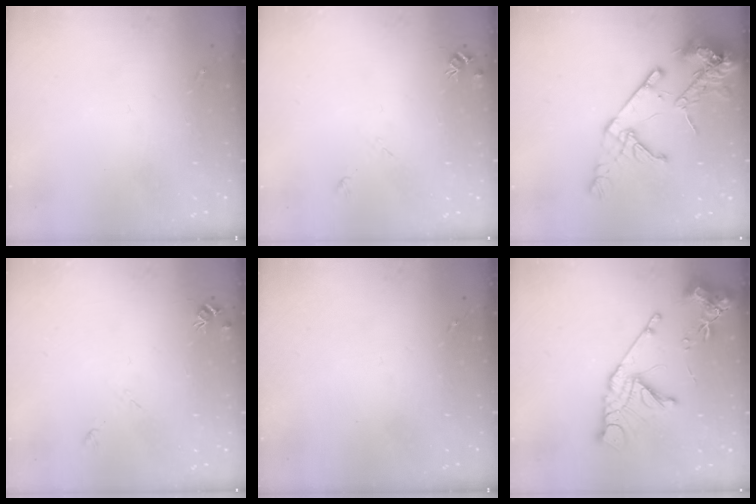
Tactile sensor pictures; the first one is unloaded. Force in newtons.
{"total": 5.5, "press": 5.5, "slide": 0.7}
{"total": 19.4, "press": 19.2, "slide": 2.7}
{"total": 5.5, "press": 5.5, "slide": 0.7}
{"total": 0.0}
{"total": 16.4, "press": 16.3, "slide": 1.9}